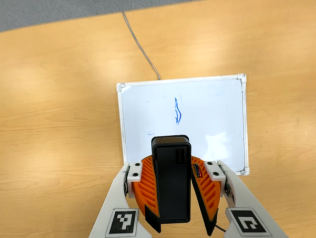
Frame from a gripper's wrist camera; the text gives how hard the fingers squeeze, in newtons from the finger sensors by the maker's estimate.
{"total": 9.0, "left": 9.6, "right": 8.5}